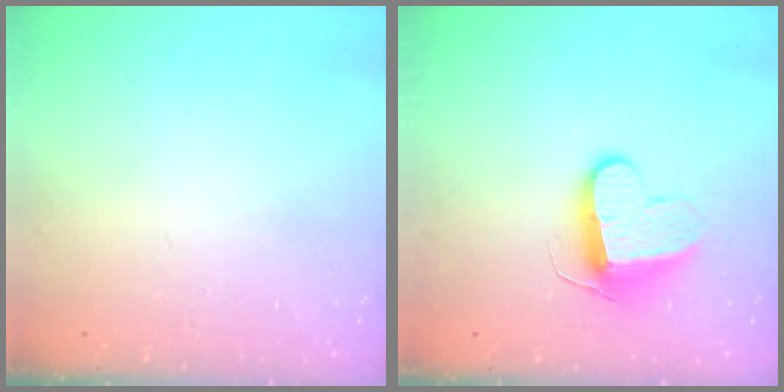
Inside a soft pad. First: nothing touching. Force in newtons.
{"total": 10.1, "press": 10.1, "slide": 0.4}